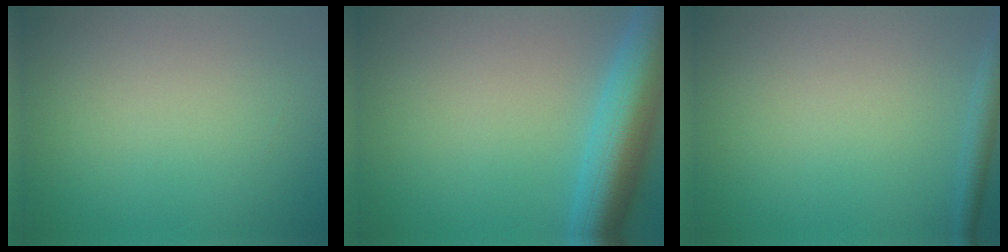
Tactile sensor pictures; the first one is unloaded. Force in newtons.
{"total": 8.0, "press": 8.0, "slide": 0.3}
{"total": 1.6, "press": 1.6, "slide": 0.1}